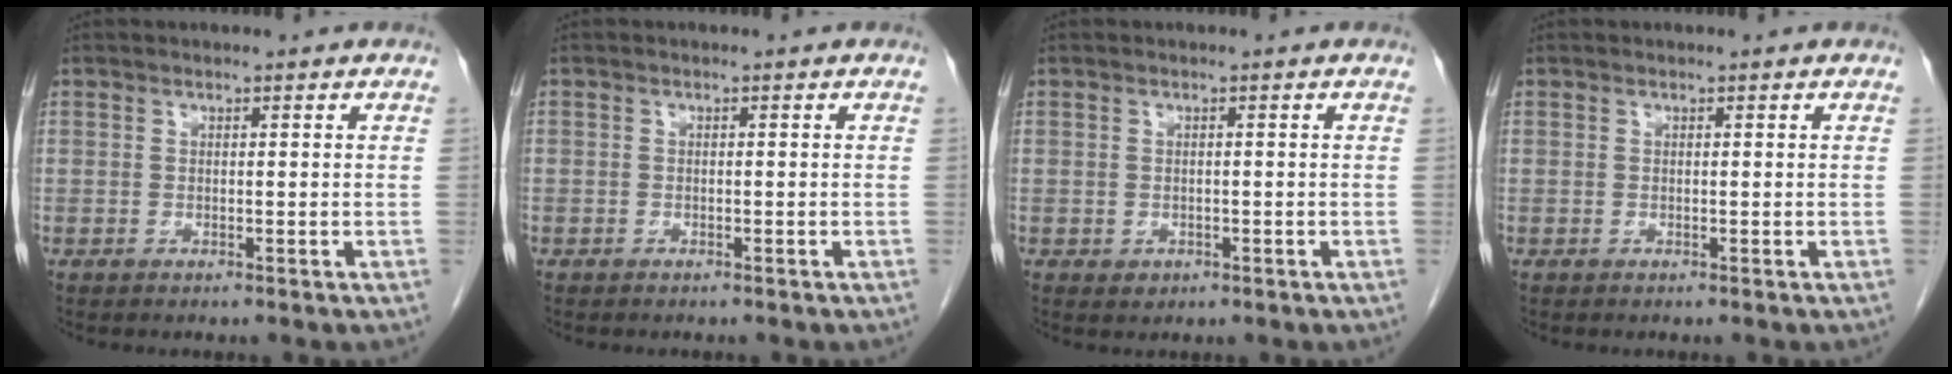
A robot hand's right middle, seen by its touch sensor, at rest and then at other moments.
{"total": 0.7, "force": [-0.5, 0.5, 0.0], "torque": [-0.003, 0.005, -0.011]}
{"total": 1.3, "force": [-0.5, 1.1, 0.5], "torque": [-0.009, 0.002, 0.000]}
{"total": 0.0}